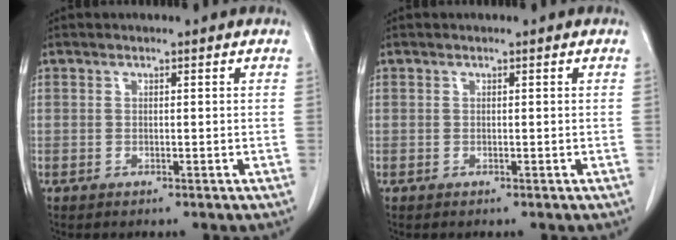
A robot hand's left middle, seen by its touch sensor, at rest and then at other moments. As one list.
[{"total": 0.0}]